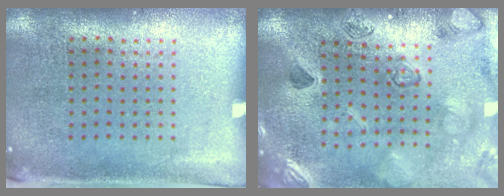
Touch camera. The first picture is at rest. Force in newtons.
{"total": 2.3, "press": 2.3, "slide": 0.2}